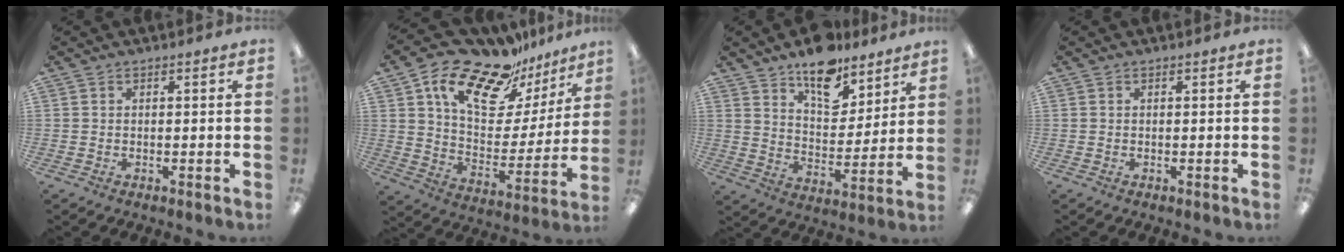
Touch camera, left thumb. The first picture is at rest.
{"total": 20.4, "force": [15.9, 8.8, 9.2], "torque": [-0.167, -0.111, 0.276]}
{"total": 12.8, "force": [10.2, 6.0, 5.0], "torque": [-0.072, -0.067, 0.185]}
{"total": 0.0}